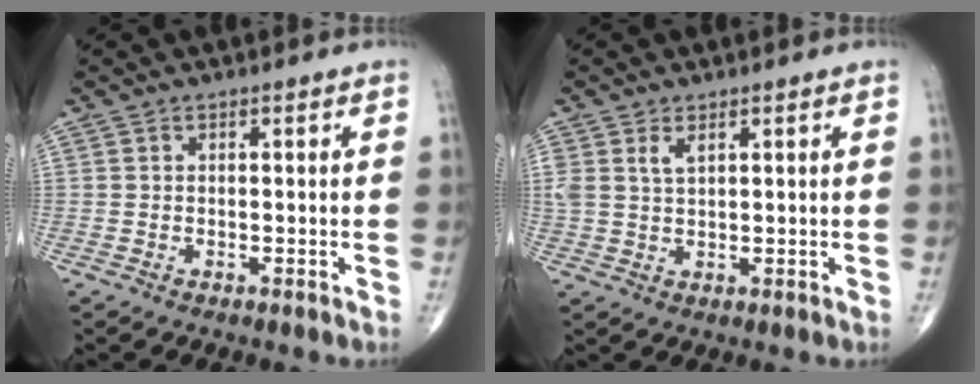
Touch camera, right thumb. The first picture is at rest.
{"total": 2.7, "force": [1.5, 1.3, 1.9], "torque": [-0.040, 0.000, 0.036]}